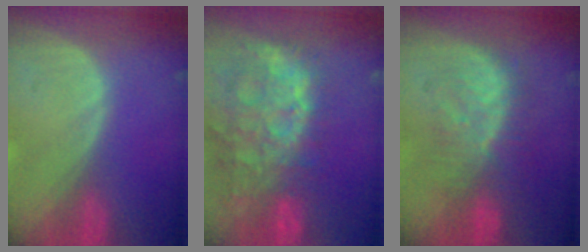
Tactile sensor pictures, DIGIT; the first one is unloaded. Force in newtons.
{"total": 14.0, "press": 11.4, "slide": 8.2}
{"total": 8.2, "press": 8.0, "slide": 1.6}